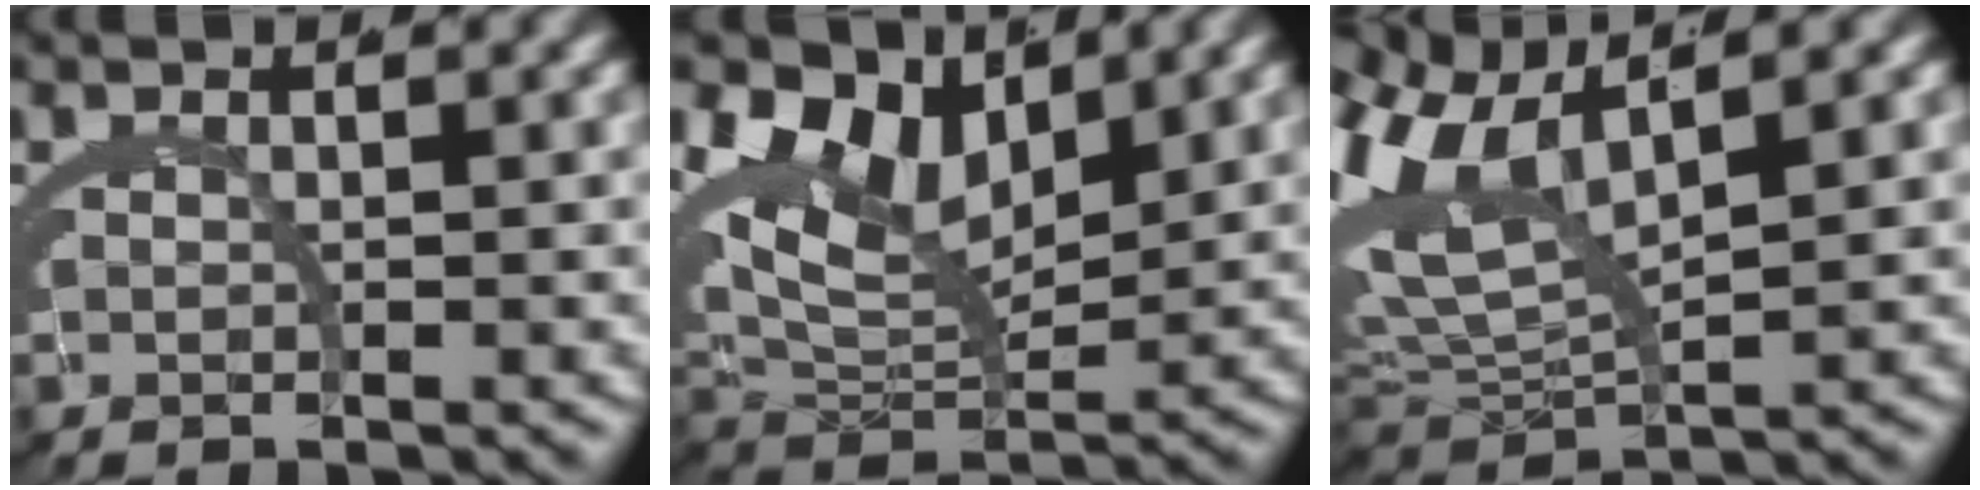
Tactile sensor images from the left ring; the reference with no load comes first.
{"total": 11.3, "force": [3.0, 8.1, 7.3], "torque": [-0.155, -0.015, 0.049]}
{"total": 8.9, "force": [2.1, 6.0, 6.2], "torque": [-0.145, 0.000, 0.032]}